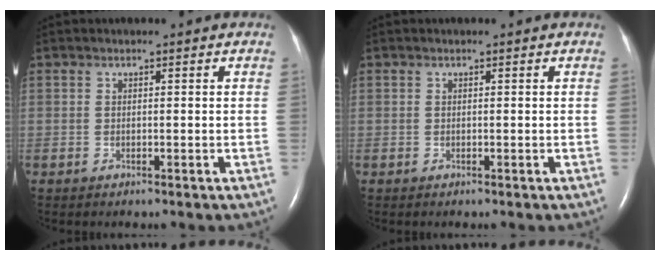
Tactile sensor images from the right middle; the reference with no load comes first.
{"total": 0.0}